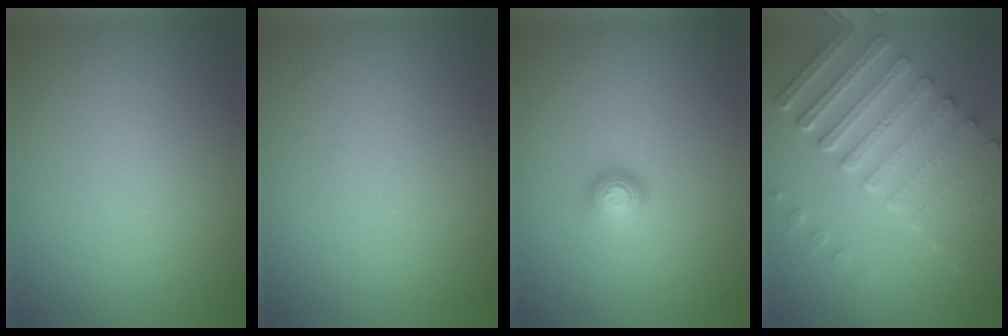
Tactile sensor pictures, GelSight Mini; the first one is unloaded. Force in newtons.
{"total": 0.0}
{"total": 1.5, "press": 1.0, "slide": 1.1}
{"total": 7.6, "press": 5.7, "slide": 5.0}